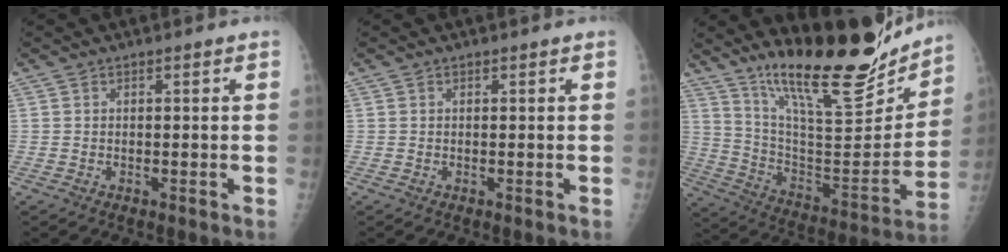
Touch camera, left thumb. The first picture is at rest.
{"total": 0.0}
{"total": 25.2, "force": [19.7, 6.0, 14.6], "torque": [-0.191, -0.115, 0.323]}